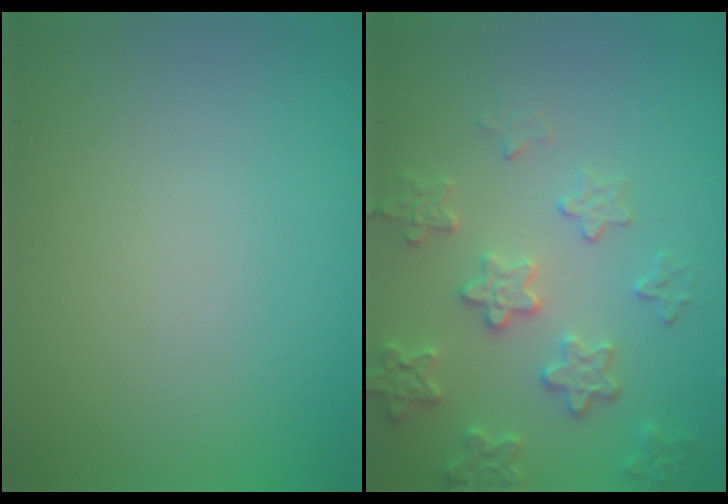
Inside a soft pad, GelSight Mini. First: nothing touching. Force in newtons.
{"total": 3.4, "press": 3.4, "slide": 0.2}